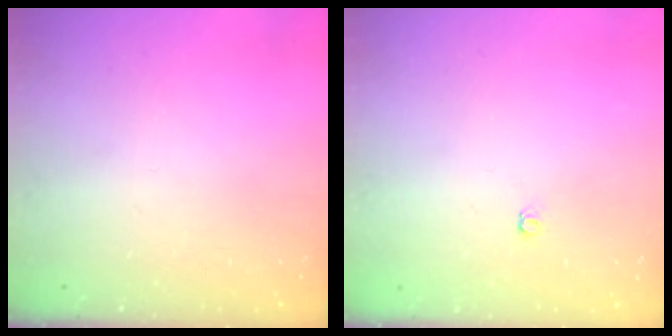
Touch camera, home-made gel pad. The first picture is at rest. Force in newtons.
{"total": 3.6, "press": 3.5, "slide": 0.6}